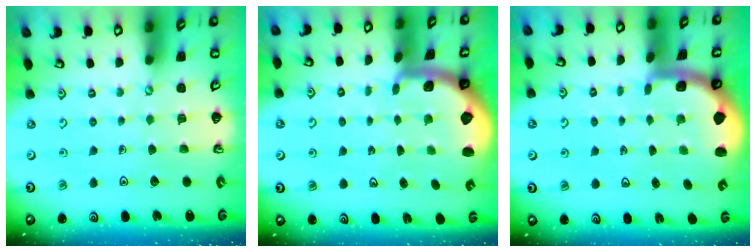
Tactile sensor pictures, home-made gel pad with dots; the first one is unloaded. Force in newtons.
{"total": 1.1, "press": 1.0, "slide": 0.3}
{"total": 1.5, "press": 1.5, "slide": 0.3}